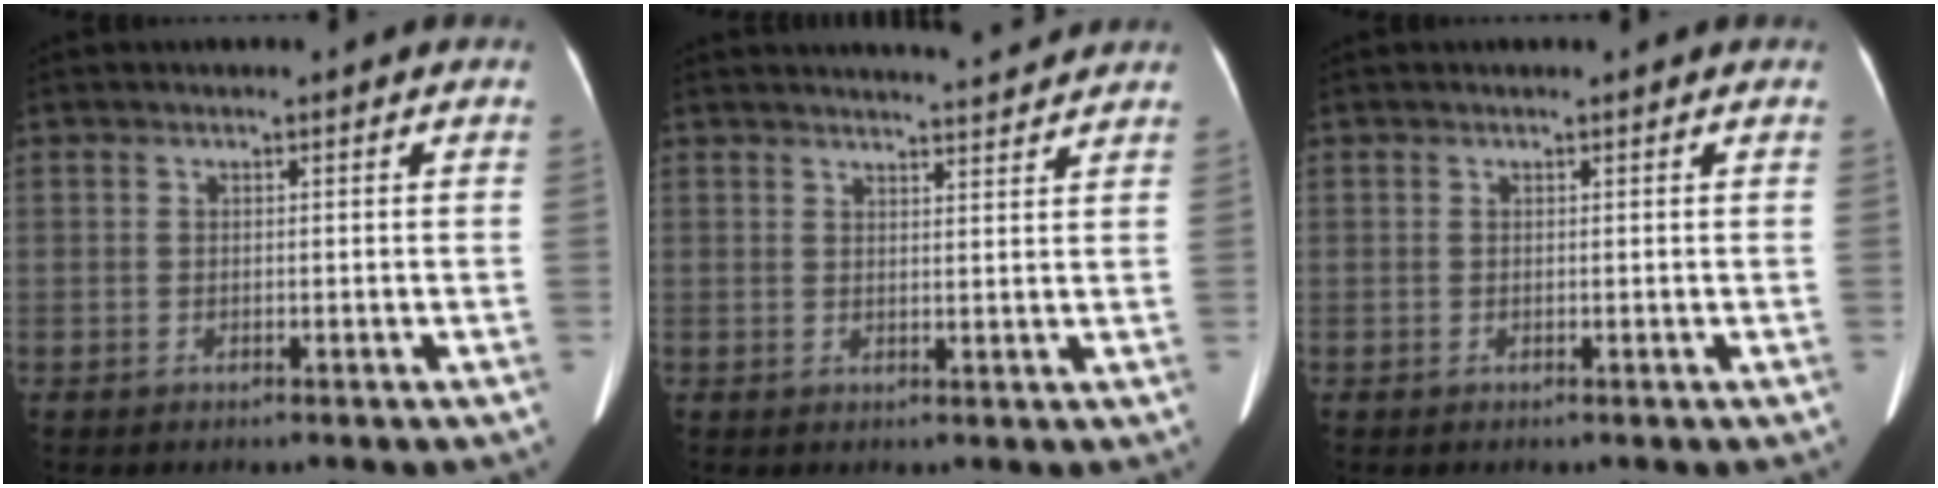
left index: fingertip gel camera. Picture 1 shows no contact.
{"total": 6.9, "force": [6.7, -0.2, 1.6], "torque": [-0.029, 0.002, 0.081]}
{"total": 0.9, "force": [0.9, 0.0, 0.2], "torque": [-0.008, 0.008, 0.011]}